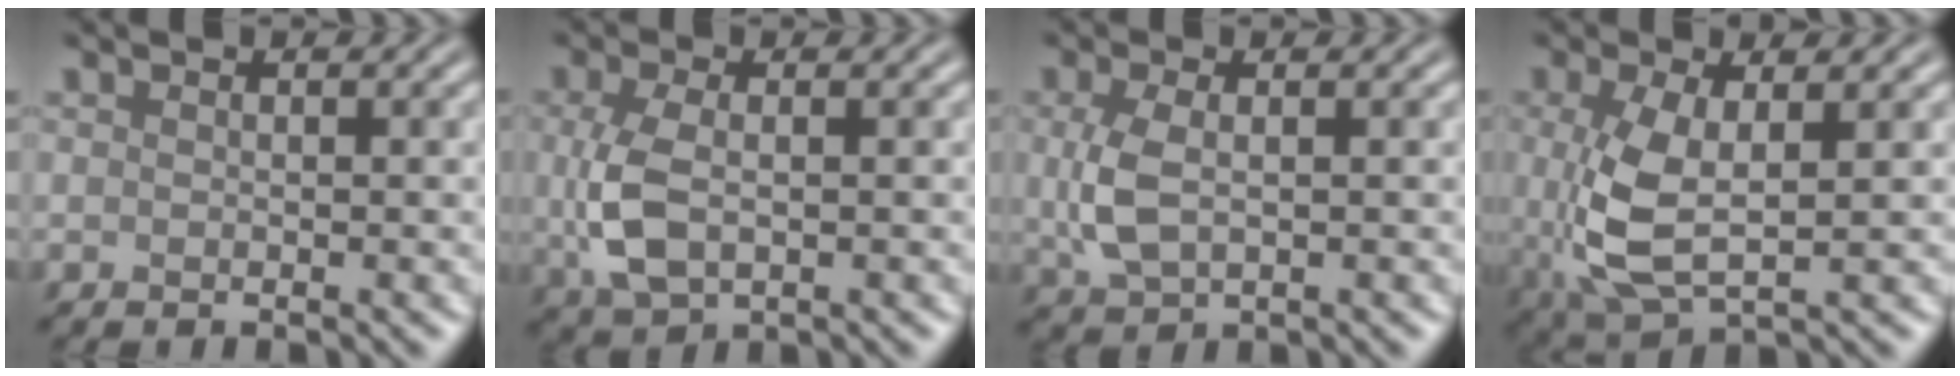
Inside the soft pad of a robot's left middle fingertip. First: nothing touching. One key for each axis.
{"total": 4.4, "fx": 0.0, "fy": 2.5, "fz": 3.6, "tx": -0.090, "ty": -0.001, "tz": 0.003}
{"total": 3.5, "fx": 0.3, "fy": 1.9, "fz": 2.9, "tx": -0.074, "ty": 0.001, "tz": 0.008}
{"total": 5.7, "fx": 0.3, "fy": 2.4, "fz": 5.2, "tx": -0.126, "ty": -0.009, "tz": 0.010}